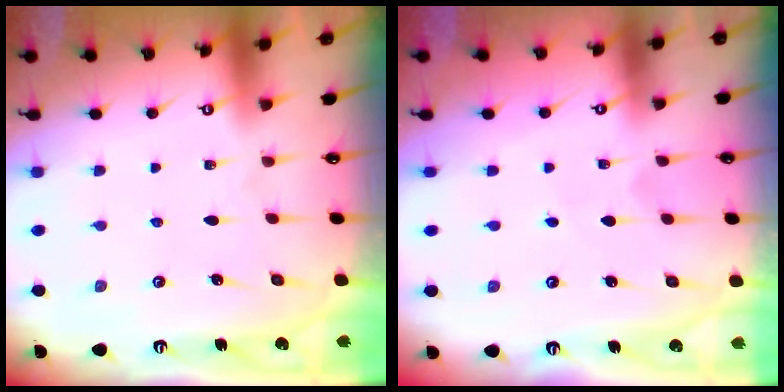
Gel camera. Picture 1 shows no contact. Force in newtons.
{"total": 2.5, "press": 2.5, "slide": 0.3}